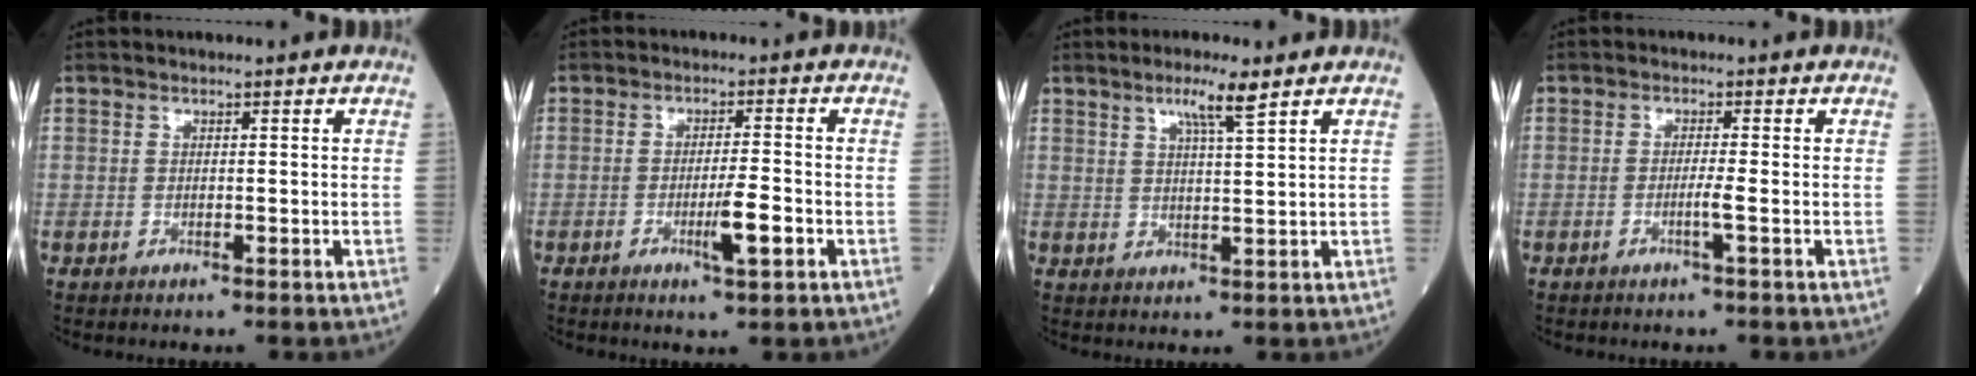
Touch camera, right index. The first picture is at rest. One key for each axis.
{"total": 4.7, "fx": -1.7, "fy": 0.2, "fz": 4.3, "tx": -0.073, "ty": -0.005, "tz": -0.025}
{"total": 4.6, "fx": 3.0, "fy": -0.4, "fz": 3.5, "tx": -0.067, "ty": -0.001, "tz": 0.055}
{"total": 1.7, "fx": -0.6, "fy": -0.6, "fz": 1.5, "tx": -0.028, "ty": -0.001, "tz": -0.013}